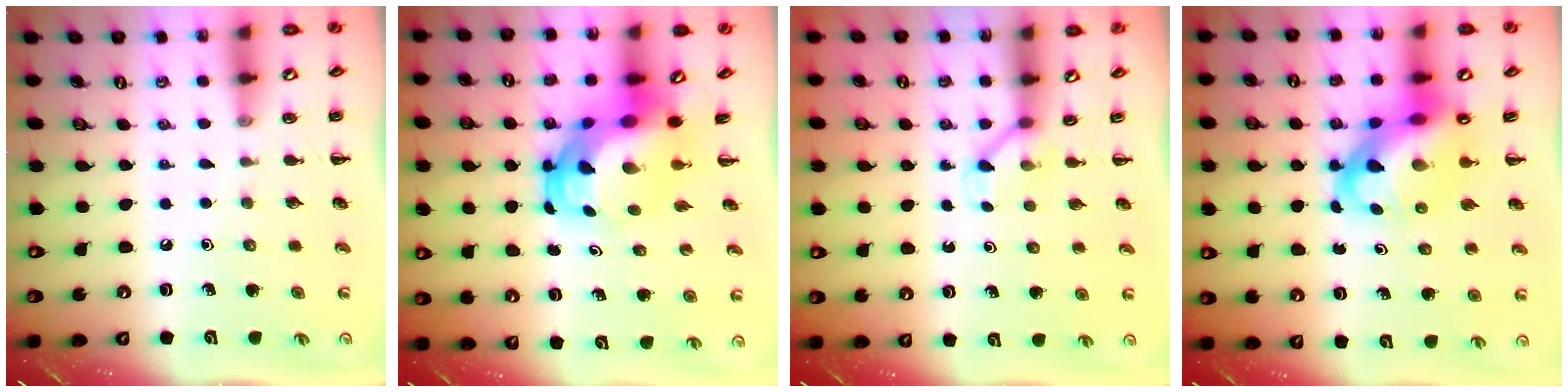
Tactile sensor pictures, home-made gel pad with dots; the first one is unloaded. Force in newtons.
{"total": 7.9, "press": 7.5, "slide": 2.4}
{"total": 2.8, "press": 2.7, "slide": 0.9}
{"total": 13.3, "press": 12.8, "slide": 3.8}